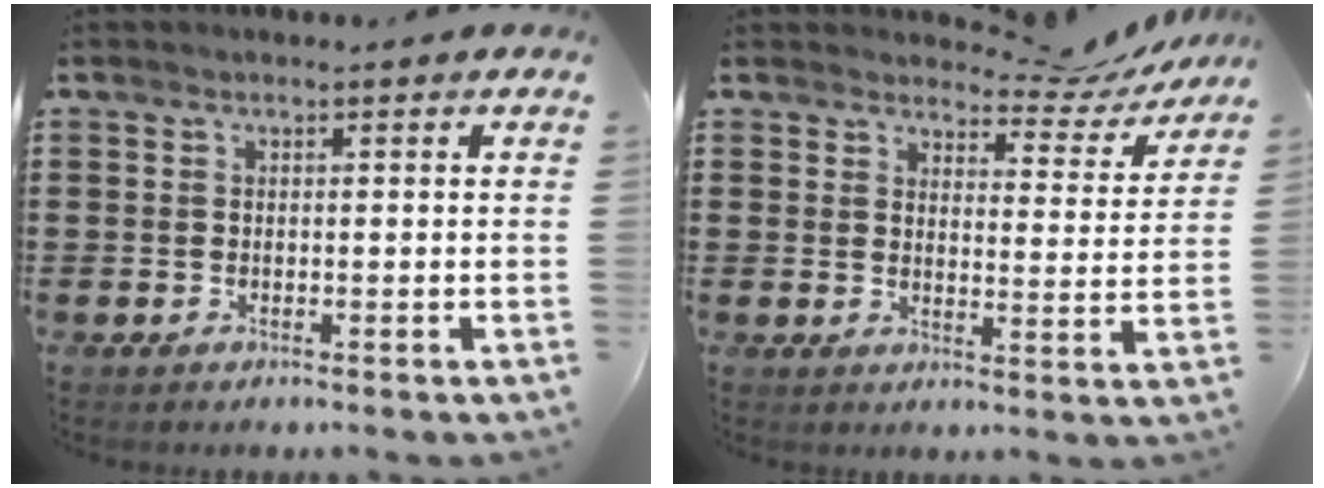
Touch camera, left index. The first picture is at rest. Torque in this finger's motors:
{"motor_torque": [0.02, 0.02, 0.05, -0.02]}